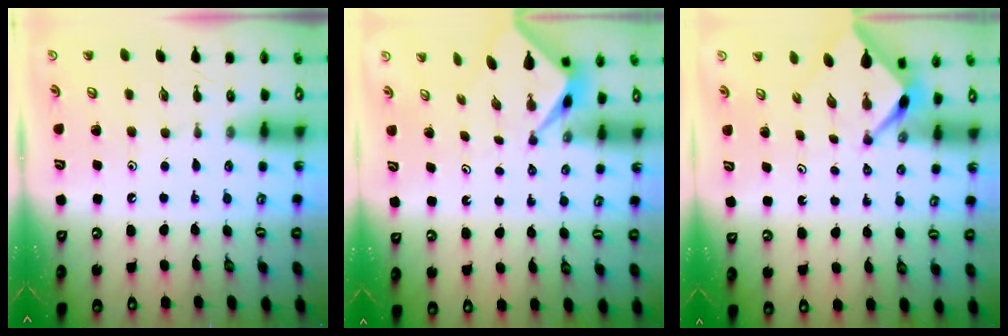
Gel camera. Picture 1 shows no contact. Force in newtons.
{"total": 2.2, "press": 2.2, "slide": 0.2}
{"total": 2.4, "press": 2.4, "slide": 0.3}